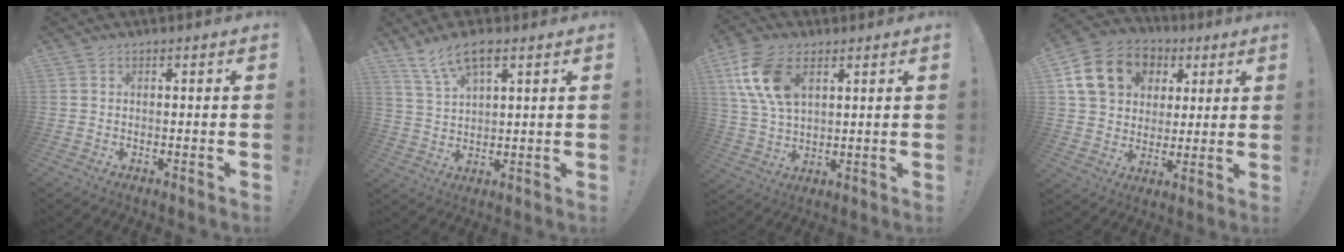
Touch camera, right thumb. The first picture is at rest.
{"total": 8.3, "force": [5.3, 2.9, 5.7], "torque": [-0.103, -0.018, 0.099]}
{"total": 13.6, "force": [5.8, 8.1, 9.3], "torque": [-0.191, -0.007, 0.112]}
{"total": 16.9, "force": [6.2, 13.5, 8.1], "torque": [-0.121, -0.011, 0.132]}